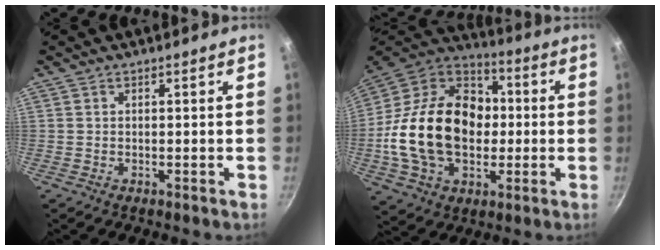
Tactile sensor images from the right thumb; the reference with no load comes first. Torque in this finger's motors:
{"motor_torque": [1.11, 3.90, 2.16, -0.61, 0.51]}